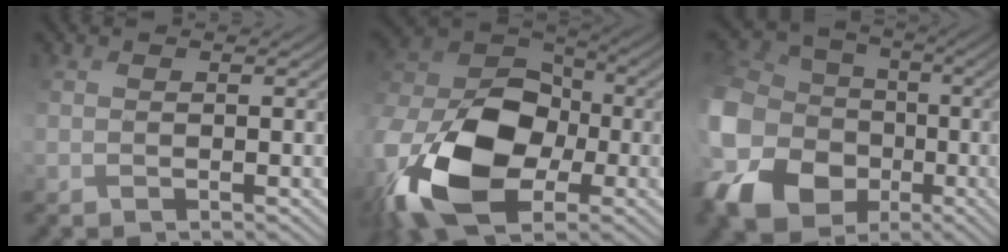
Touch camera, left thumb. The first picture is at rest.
{"total": 18.3, "force": [-6.6, 11.7, 12.5], "torque": [-0.289, -0.050, -0.117]}
{"total": 18.0, "force": [-4.8, 14.7, 9.1], "torque": [-0.282, -0.036, -0.096]}